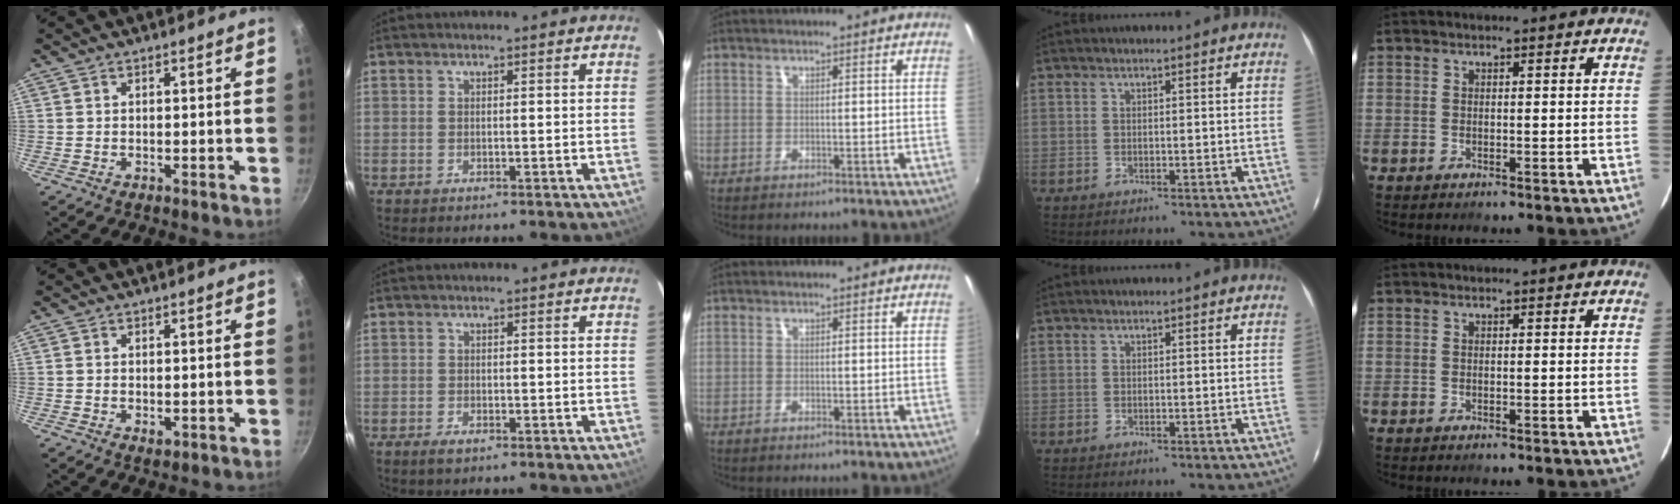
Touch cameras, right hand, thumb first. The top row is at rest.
{"thumb": {"total": 1.6, "force": [-0.2, 1.0, 1.2], "torque": [-0.018, -0.003, -0.002]}, "index": {"total": 1.8, "force": [-1.2, 0.8, 1.1], "torque": [-0.027, -0.004, -0.023]}}